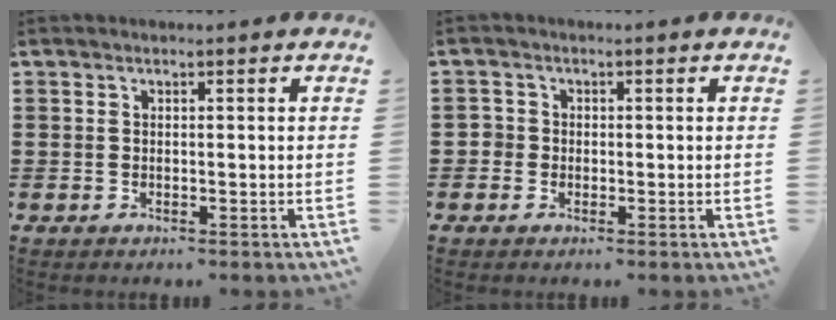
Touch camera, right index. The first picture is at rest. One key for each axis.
{"total": 1.5, "fx": -0.5, "fy": 1.4, "fz": 0.2, "tx": -0.009, "ty": 0.006, "tz": -0.011}